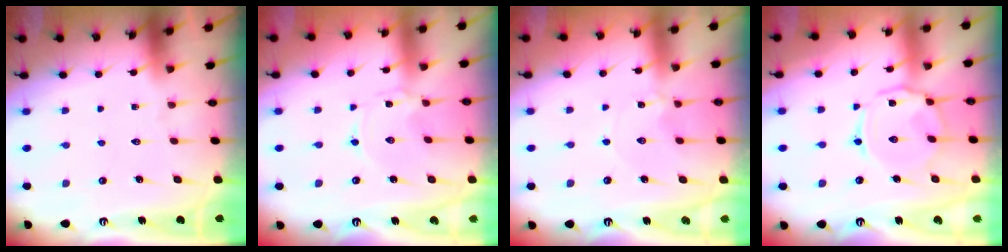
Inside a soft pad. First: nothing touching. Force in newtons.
{"total": 0.0}
{"total": 0.9, "press": 0.9, "slide": 0.2}
{"total": 7.6, "press": 7.6, "slide": 0.8}